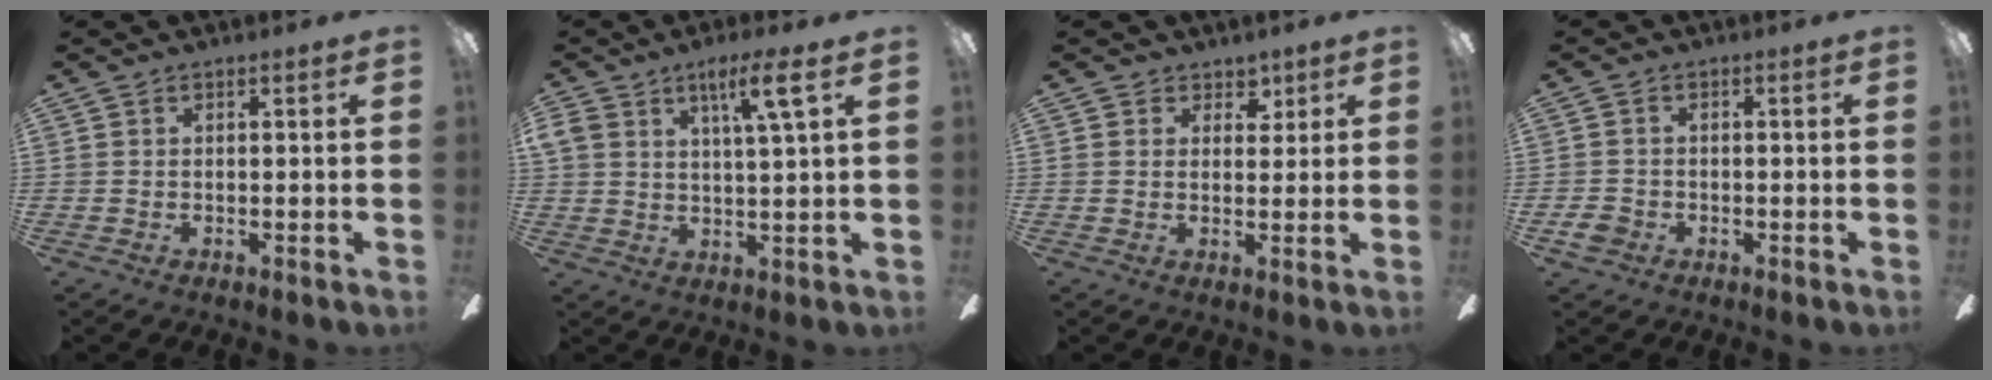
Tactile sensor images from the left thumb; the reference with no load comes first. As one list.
[{"total": 7.9, "force": [4.5, 2.1, 6.1], "torque": [-0.111, -0.012, 0.074]}, {"total": 3.7, "force": [2.3, 2.9, 0.5], "torque": [0.003, -0.009, 0.037]}, {"total": 3.3, "force": [-1.7, 2.5, 1.3], "torque": [-0.032, 0.006, -0.034]}]